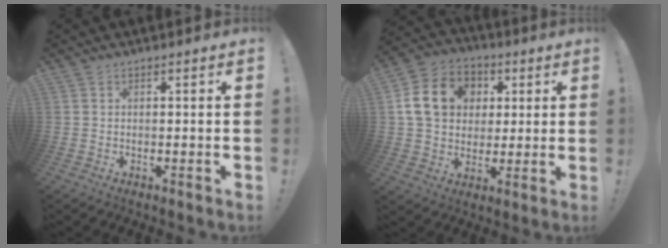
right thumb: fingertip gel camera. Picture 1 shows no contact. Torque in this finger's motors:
{"motor_torque": [1.31, 2.23, 0.47, -0.32, 0.03]}